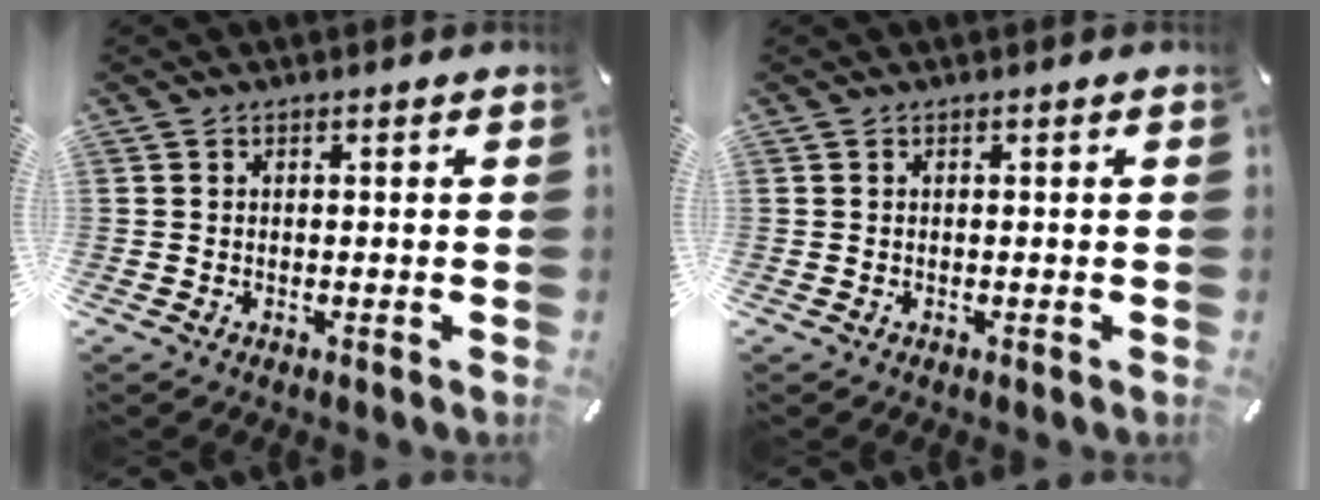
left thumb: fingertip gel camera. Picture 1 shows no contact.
{"total": 0.0}